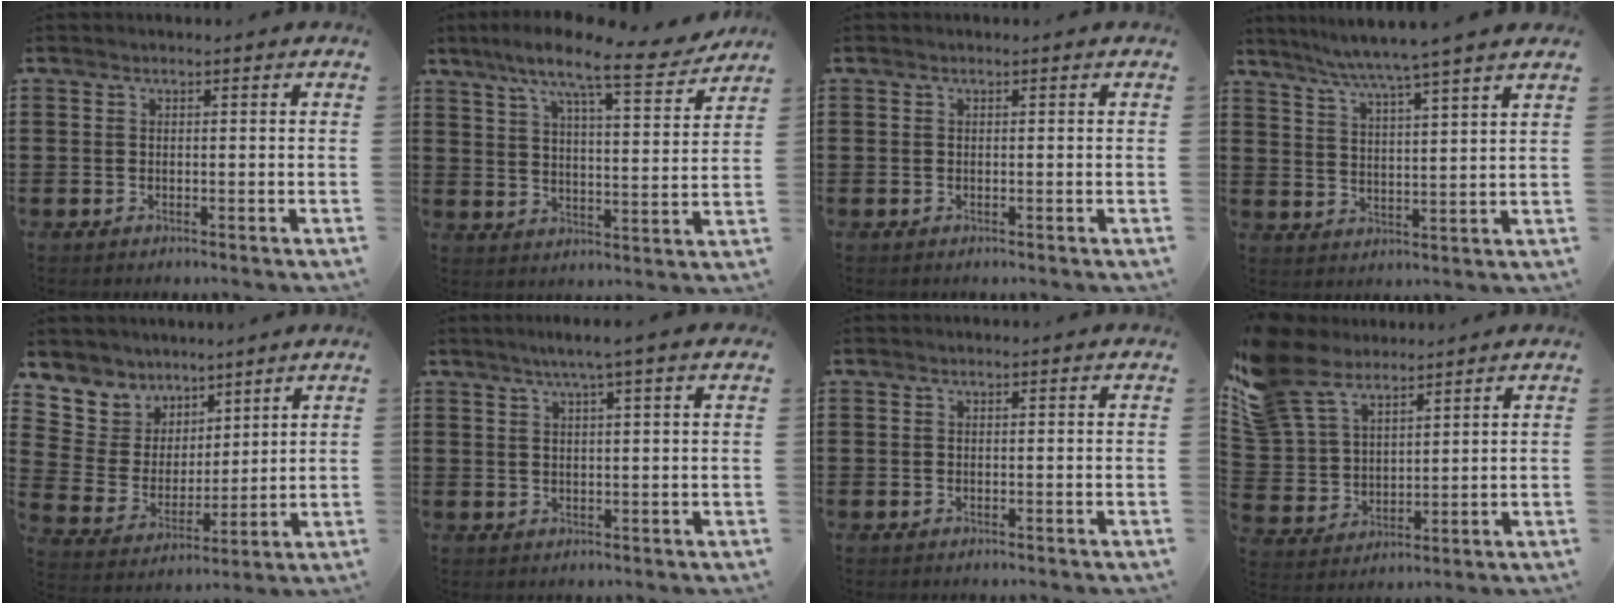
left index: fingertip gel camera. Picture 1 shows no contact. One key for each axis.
{"total": 11.0, "fx": 8.8, "fy": 0.6, "fz": 6.5, "tx": -0.138, "ty": -0.040, "tz": 0.145}
{"total": 0.0}
{"total": 5.6, "fx": 4.8, "fy": -1.4, "fz": 2.5, "tx": -0.065, "ty": -0.030, "tz": 0.080}
{"total": 7.8, "fx": 5.8, "fy": 5.1, "fz": -0.5, "tx": -0.045, "ty": -0.046, "tz": 0.116}
{"total": 3.0, "fx": 1.8, "fy": -0.3, "fz": 2.3, "tx": -0.048, "ty": 0.002, "tz": 0.030}
{"total": 0.0}
{"total": 10.1, "fx": 8.0, "fy": 5.0, "fz": 3.6, "tx": -0.118, "ty": -0.029, "tz": 0.156}